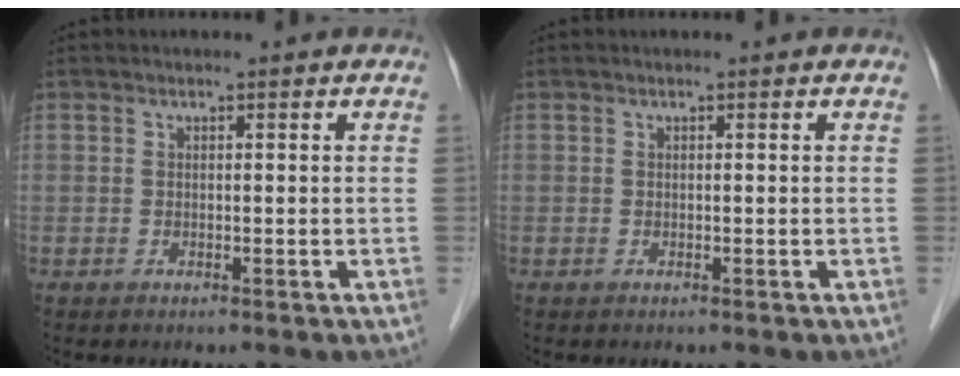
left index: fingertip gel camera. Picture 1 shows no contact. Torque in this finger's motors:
{"motor_torque": [-0.04, 0.04, 0.00, 0.00]}